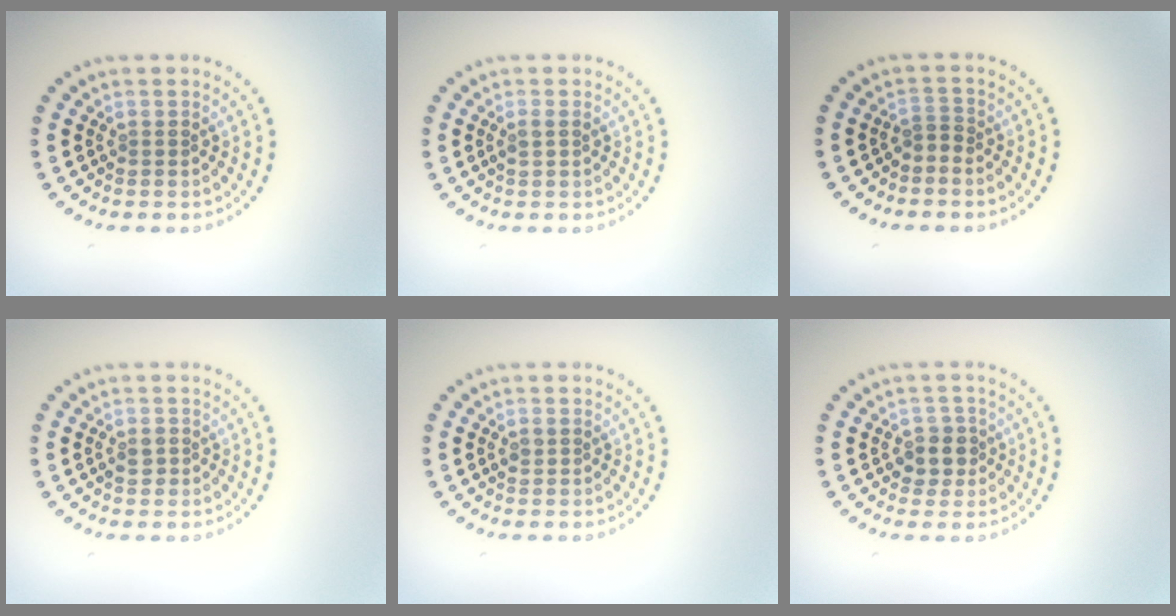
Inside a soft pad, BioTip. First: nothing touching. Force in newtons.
{"total": 1.0, "press": 0.9, "slide": 0.4}
{"total": 1.2, "press": 0.8, "slide": 0.9}
{"total": 1.4, "press": 1.3, "slide": 0.4}
{"total": 0.9, "press": 0.9, "slide": 0.2}
{"total": 2.4, "press": 2.2, "slide": 1.0}